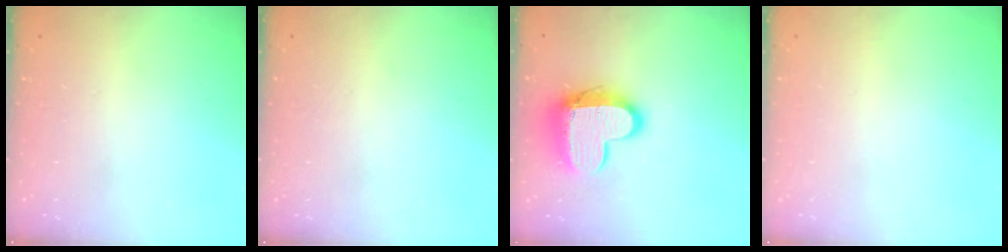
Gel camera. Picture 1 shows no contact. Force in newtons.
{"total": 0.0}
{"total": 14.2, "press": 14.1, "slide": 1.1}
{"total": 0.0}